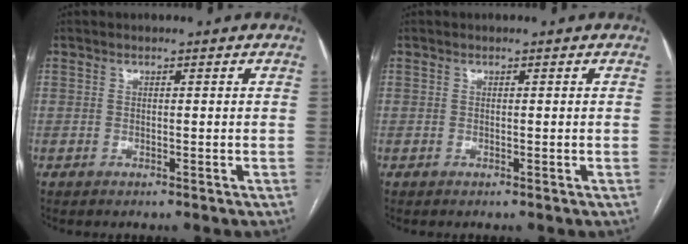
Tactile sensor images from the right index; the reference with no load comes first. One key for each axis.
{"total": 0.0}